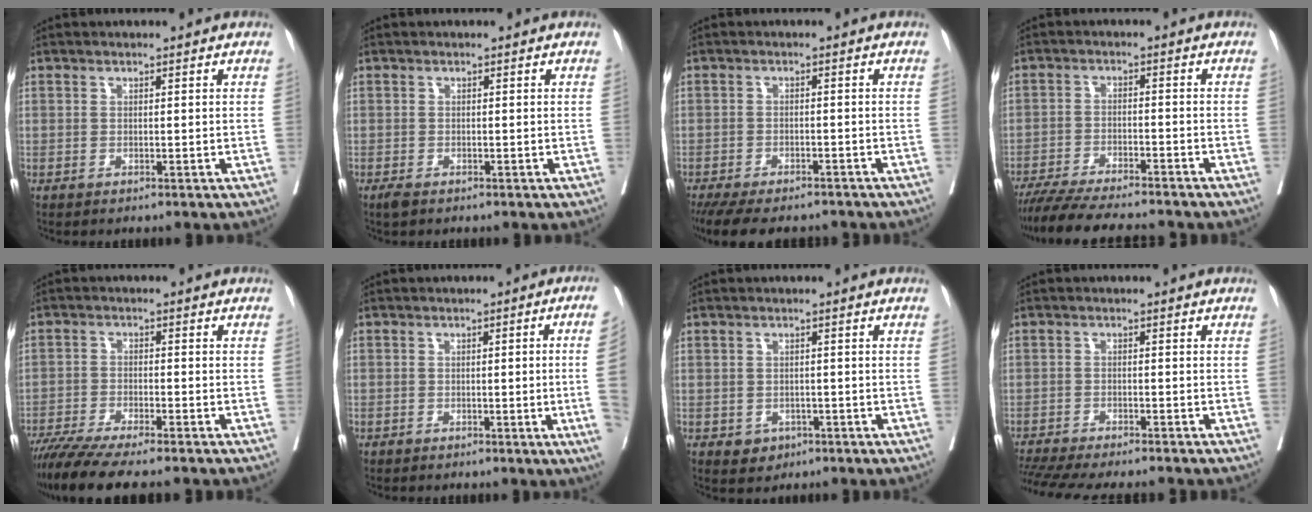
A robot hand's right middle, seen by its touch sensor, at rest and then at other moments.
{"total": 1.3, "force": [-0.9, 0.5, 0.8], "torque": [-0.021, -0.004, -0.013]}
{"total": 13.2, "force": [-11.1, 4.2, 5.7], "torque": [-0.125, -0.013, -0.151]}
{"total": 14.0, "force": [-12.3, 1.4, 6.4], "torque": [-0.104, -0.021, -0.186]}
{"total": 11.2, "force": [-9.4, 0.5, 6.0], "torque": [-0.090, -0.025, -0.150]}
{"total": 6.7, "force": [-1.2, -1.3, 6.5], "torque": [-0.072, -0.005, -0.020]}
{"total": 2.7, "force": [-1.2, 2.2, 0.9], "torque": [-0.012, 0.004, -0.010]}
{"total": 15.0, "force": [-13.2, 2.1, 6.7], "torque": [-0.139, -0.023, -0.187]}